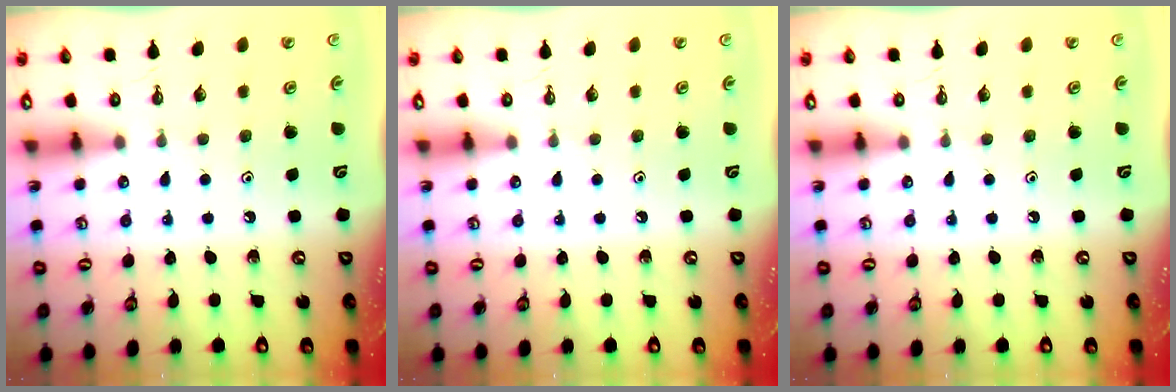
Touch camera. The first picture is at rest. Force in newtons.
{"total": 0.0}
{"total": 0.0}